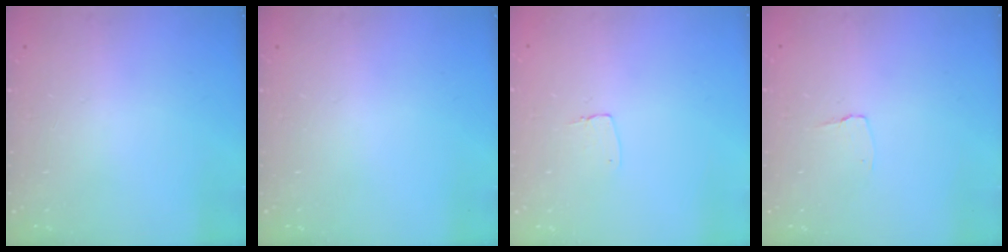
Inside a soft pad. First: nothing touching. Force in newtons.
{"total": 0.0}
{"total": 3.8, "press": 3.8, "slide": 0.2}
{"total": 2.9, "press": 2.9, "slide": 0.3}